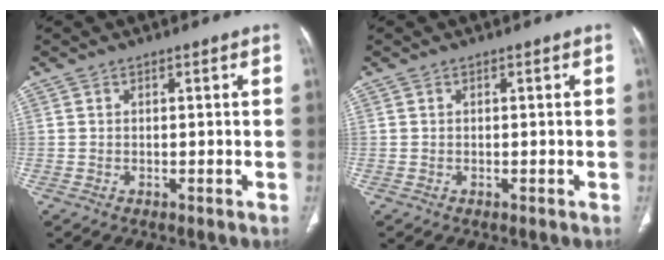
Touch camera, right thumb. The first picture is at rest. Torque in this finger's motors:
{"motor_torque": [0.03, 0.03, -0.02, 0.01, 0.01]}